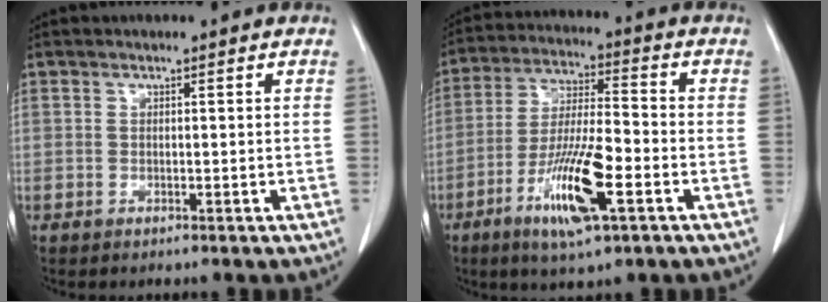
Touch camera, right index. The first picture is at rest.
{"total": 12.9, "force": [-5.5, 2.0, 11.5], "torque": [-0.223, -0.014, -0.097]}